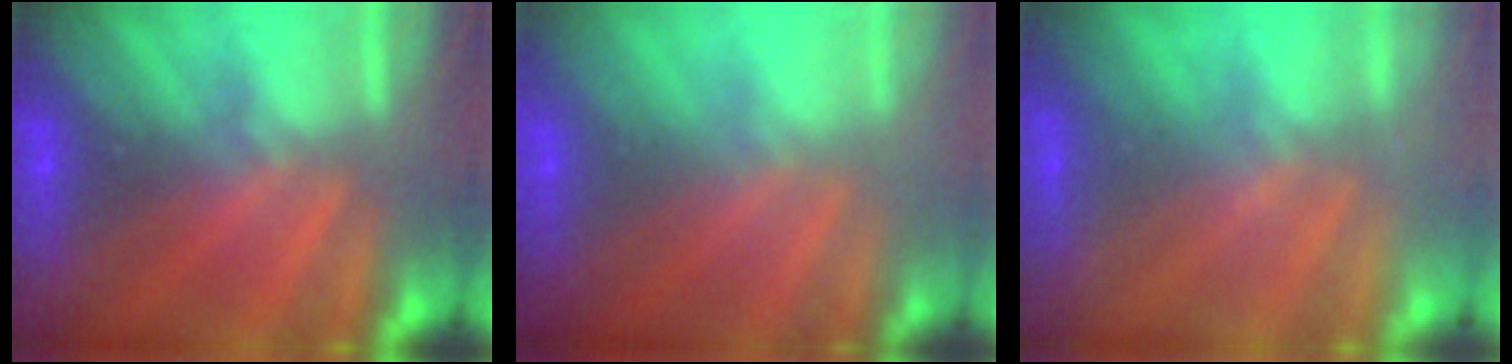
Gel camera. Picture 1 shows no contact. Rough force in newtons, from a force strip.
{"total": 2.9}
{"total": 2.2}